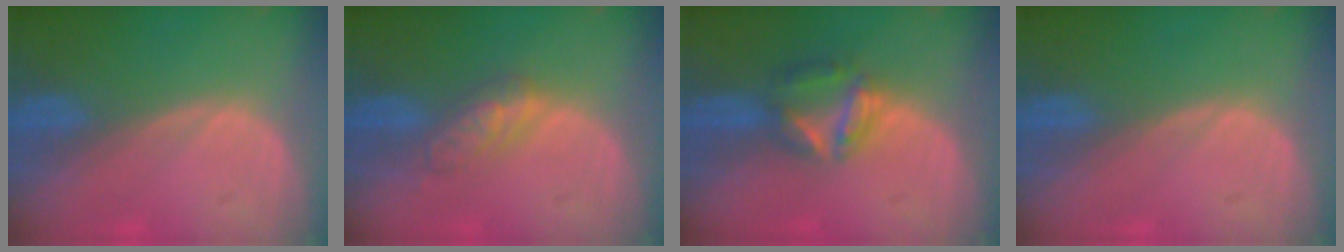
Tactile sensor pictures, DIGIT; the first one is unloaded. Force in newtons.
{"total": 4.5, "press": 4.5, "slide": 0.7}
{"total": 6.1, "press": 5.6, "slide": 2.5}
{"total": 0.0}